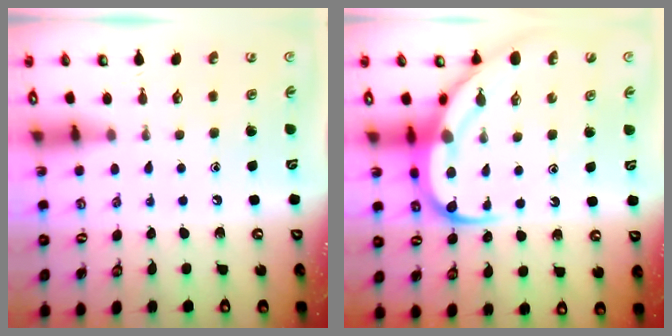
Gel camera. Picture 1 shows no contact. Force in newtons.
{"total": 11.8, "press": 11.7, "slide": 1.4}